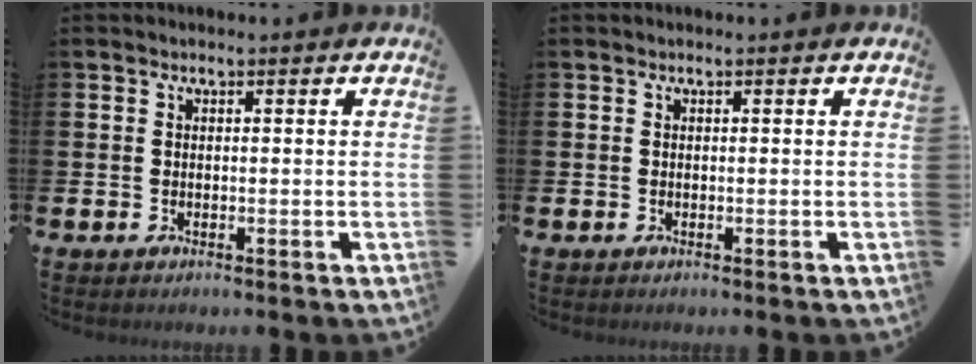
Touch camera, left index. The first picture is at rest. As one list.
[{"total": 0.0}]